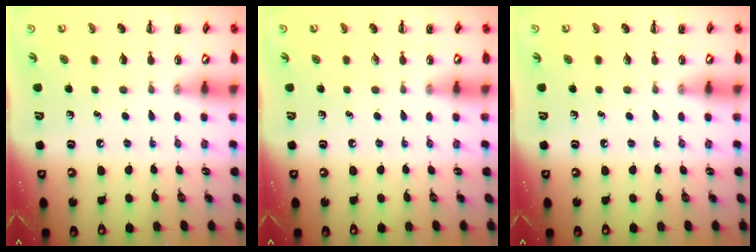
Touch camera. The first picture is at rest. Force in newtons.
{"total": 0.0}
{"total": 0.0}